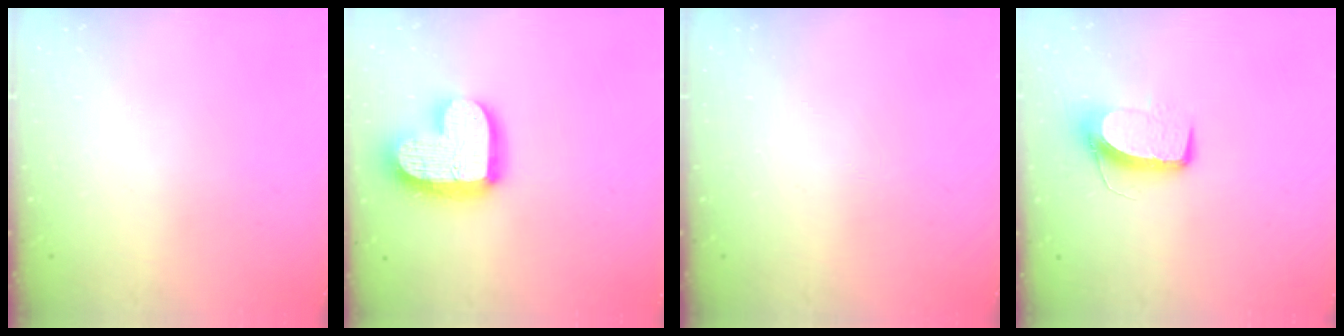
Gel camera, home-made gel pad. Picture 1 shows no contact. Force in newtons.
{"total": 17.7, "press": 17.6, "slide": 1.3}
{"total": 0.0}
{"total": 10.2, "press": 10.2, "slide": 0.5}